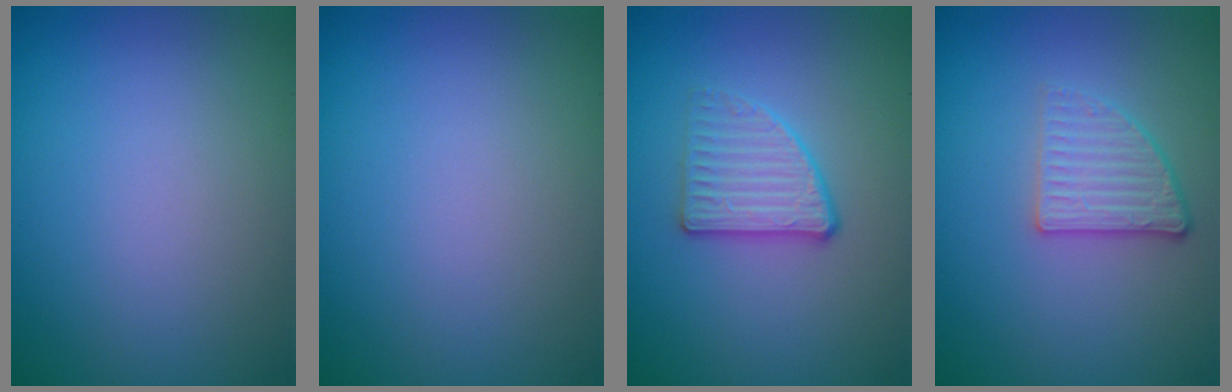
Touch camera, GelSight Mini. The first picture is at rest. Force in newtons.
{"total": 0.0}
{"total": 2.7, "press": 2.4, "slide": 1.1}
{"total": 2.8, "press": 2.3, "slide": 1.6}